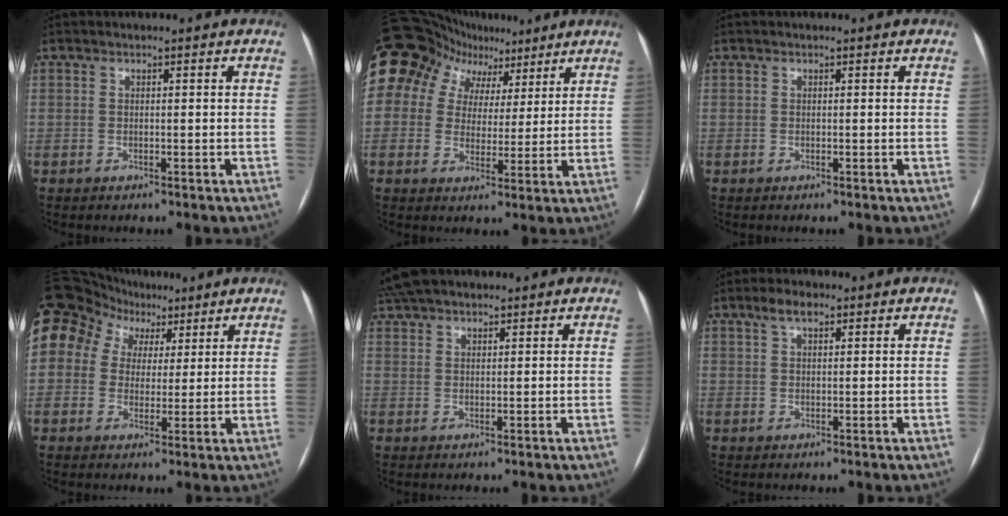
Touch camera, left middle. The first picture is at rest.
{"total": 11.8, "force": [7.2, 8.7, 3.5], "torque": [-0.063, 0.045, 0.110]}
{"total": 0.0}
{"total": 21.6, "force": [10.5, 17.0, 8.3], "torque": [-0.257, 0.097, 0.199]}
{"total": 6.5, "force": [5.6, 2.0, 2.8], "torque": [-0.054, 0.039, 0.104]}
{"total": 3.0, "force": [1.9, 1.1, 2.0], "torque": [-0.043, 0.012, 0.036]}